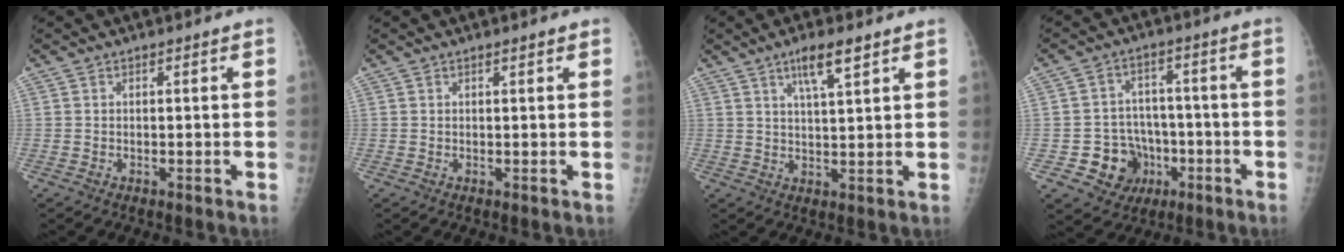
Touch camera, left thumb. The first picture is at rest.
{"total": 0.7, "force": [0.5, 0.1, 0.5], "torque": [-0.007, -0.001, 0.006]}
{"total": 6.2, "force": [3.7, 1.0, 4.8], "torque": [-0.086, -0.017, 0.067]}
{"total": 9.6, "force": [-3.3, 8.6, 2.7], "torque": [0.000, 0.030, -0.043]}